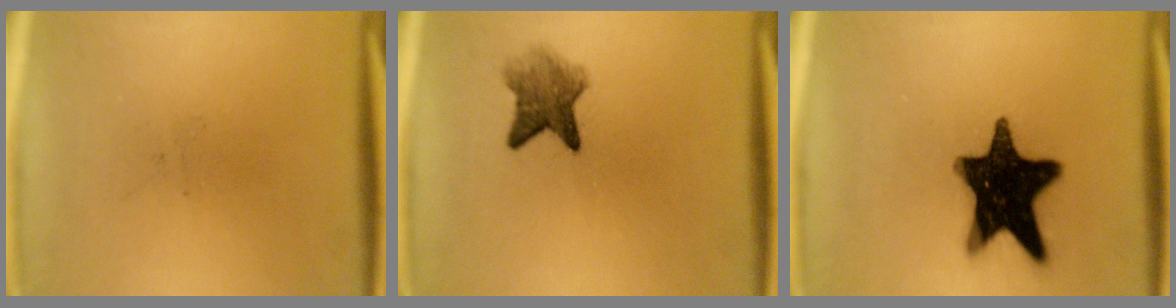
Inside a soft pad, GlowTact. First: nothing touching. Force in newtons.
{"total": 4.7}
{"total": 17.9}